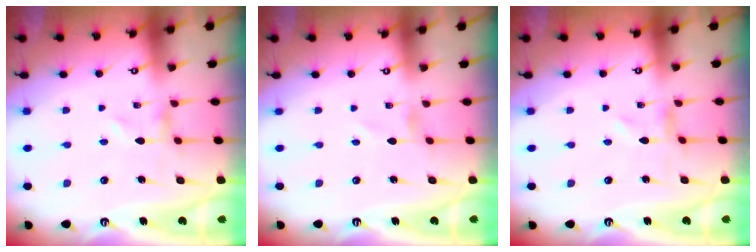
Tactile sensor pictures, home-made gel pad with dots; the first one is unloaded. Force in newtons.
{"total": 0.0}
{"total": 0.0}